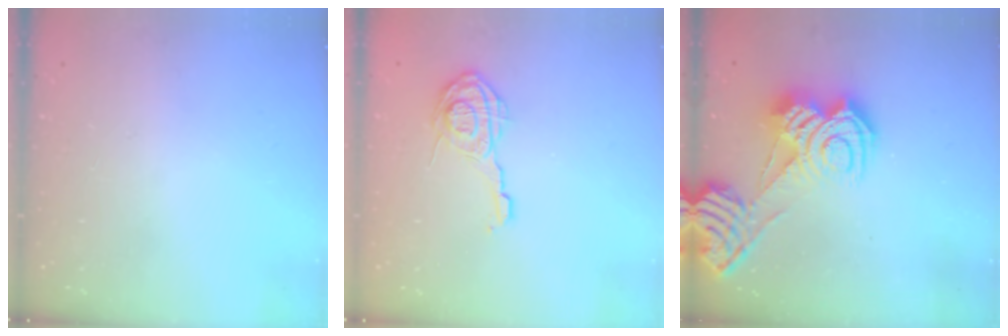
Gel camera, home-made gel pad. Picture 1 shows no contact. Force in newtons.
{"total": 12.7, "press": 12.7, "slide": 1.0}
{"total": 12.3, "press": 12.2, "slide": 1.2}